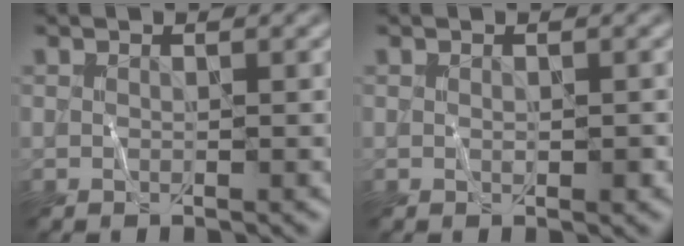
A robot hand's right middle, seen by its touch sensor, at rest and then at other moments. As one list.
[{"total": 0.9, "force": [-0.1, 0.5, 0.8], "torque": [-0.013, -0.002, 0.000]}]